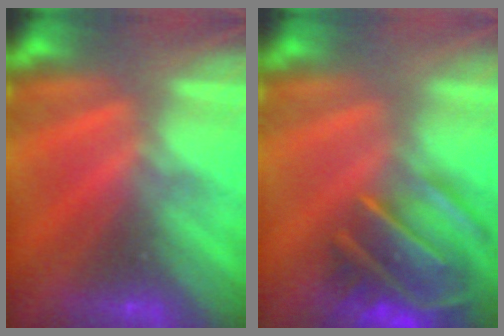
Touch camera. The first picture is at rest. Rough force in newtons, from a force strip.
{"total": 6.5}